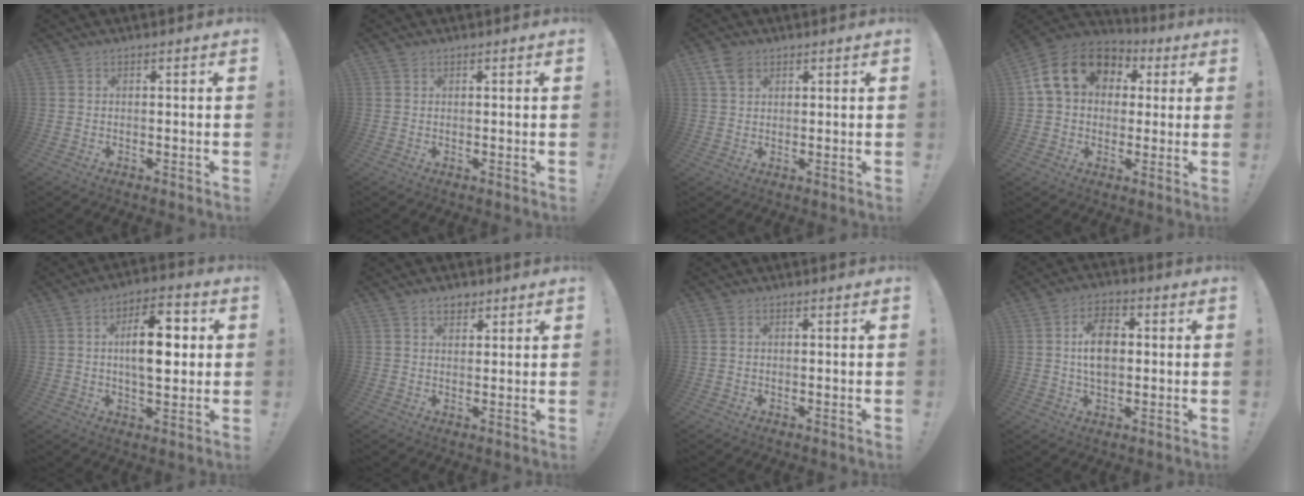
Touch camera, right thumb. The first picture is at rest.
{"total": 0.7, "force": [0.5, 0.4, 0.1], "torque": [0.002, -0.002, 0.009]}
{"total": 4.9, "force": [2.7, 3.2, 2.6], "torque": [-0.045, -0.005, 0.052]}
{"total": 16.8, "force": [5.4, 12.6, 9.7], "torque": [-0.150, 0.002, 0.103]}
{"total": 13.3, "force": [1.8, 6.4, 11.5], "torque": [-0.167, 0.002, 0.024]}
{"total": 3.7, "force": [2.3, 2.4, 1.6], "torque": [-0.021, -0.006, 0.041]}
{"total": 0.8, "force": [0.4, 0.6, 0.4], "torque": [0.000, 0.000, 0.005]}
{"total": 9.8, "force": [1.0, 6.3, 7.4], "torque": [-0.104, 0.003, 0.018]}